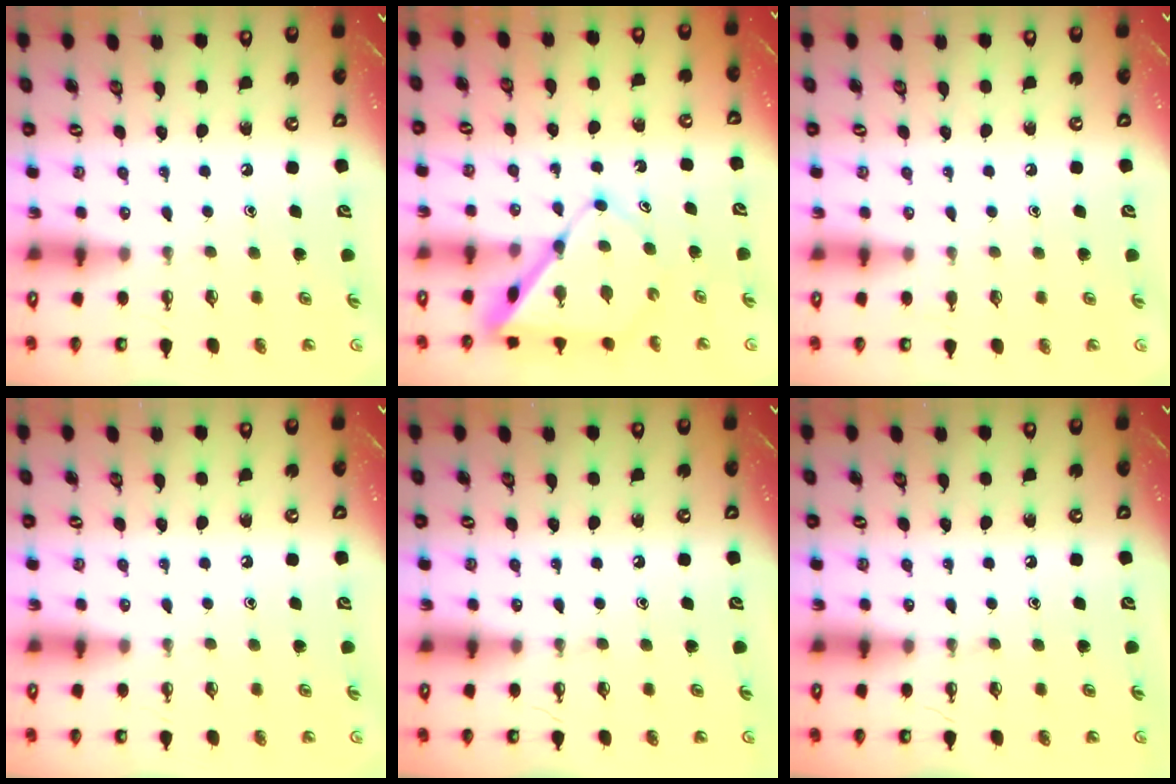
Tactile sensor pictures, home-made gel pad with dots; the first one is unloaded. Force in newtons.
{"total": 9.4, "press": 9.3, "slide": 0.7}
{"total": 2.8, "press": 2.8, "slide": 0.2}
{"total": 0.0}
{"total": 0.0}
{"total": 0.0}